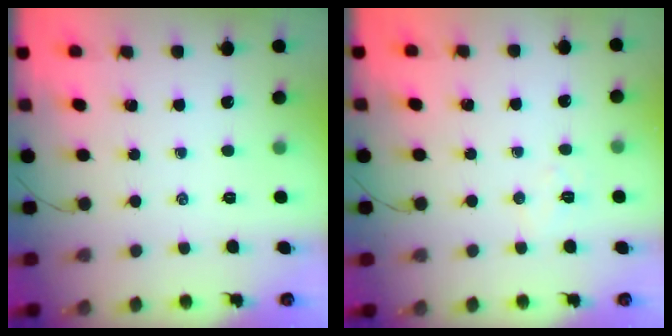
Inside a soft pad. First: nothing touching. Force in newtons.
{"total": 4.5, "press": 4.4, "slide": 0.9}